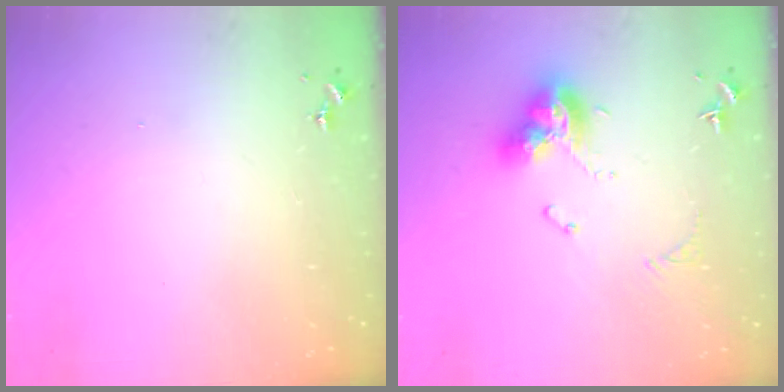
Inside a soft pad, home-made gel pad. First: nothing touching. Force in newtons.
{"total": 13.2, "press": 13.1, "slide": 1.3}